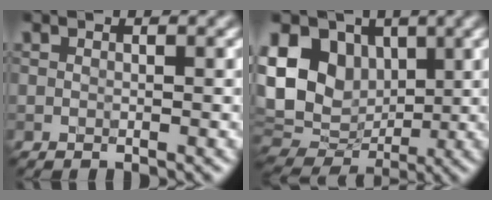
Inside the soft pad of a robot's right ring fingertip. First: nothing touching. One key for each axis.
{"total": 13.2, "fx": 2.9, "fy": 10.2, "fz": 7.8, "tx": -0.147, "ty": 0.017, "tz": 0.043}